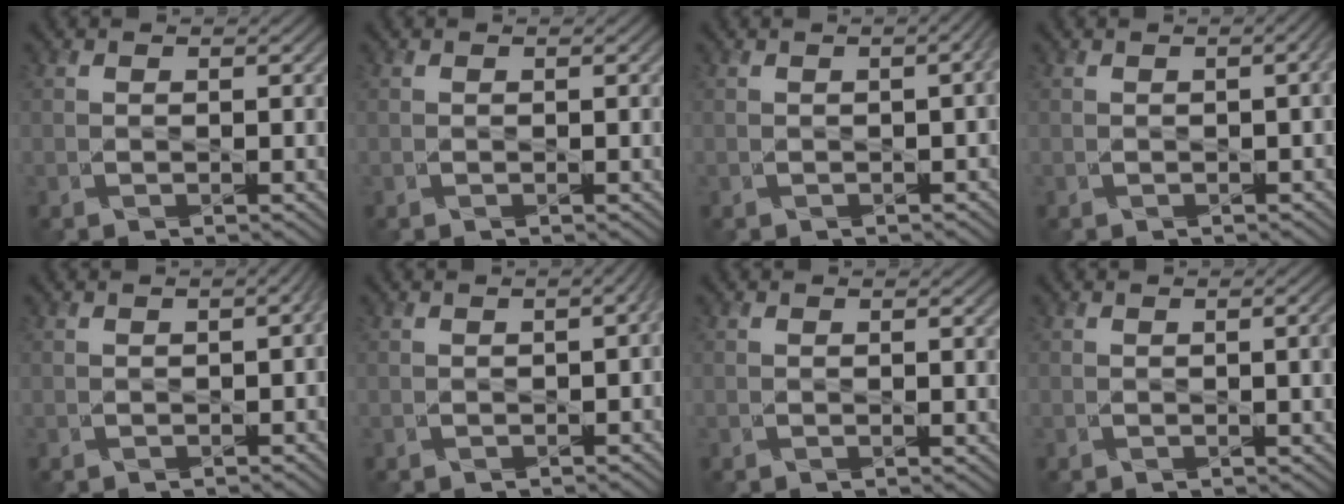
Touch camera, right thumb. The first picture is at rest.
{"total": 0.0}
{"total": 2.4, "force": [-0.1, 0.7, 2.3], "torque": [-0.029, 0.003, 0.001]}
{"total": 2.0, "force": [0.0, 0.4, 1.9], "torque": [-0.028, 0.007, 0.000]}
{"total": 2.3, "force": [-0.3, 1.1, 1.9], "torque": [-0.025, -0.001, 0.001]}
{"total": 2.6, "force": [-0.4, 1.3, 2.2], "torque": [-0.027, -0.002, 0.001]}
{"total": 0.5, "force": [0.3, 0.0, 0.5], "torque": [-0.008, -0.002, 0.005]}
{"total": 1.9, "force": [0.1, 0.2, 1.9], "torque": [-0.026, 0.005, 0.000]}